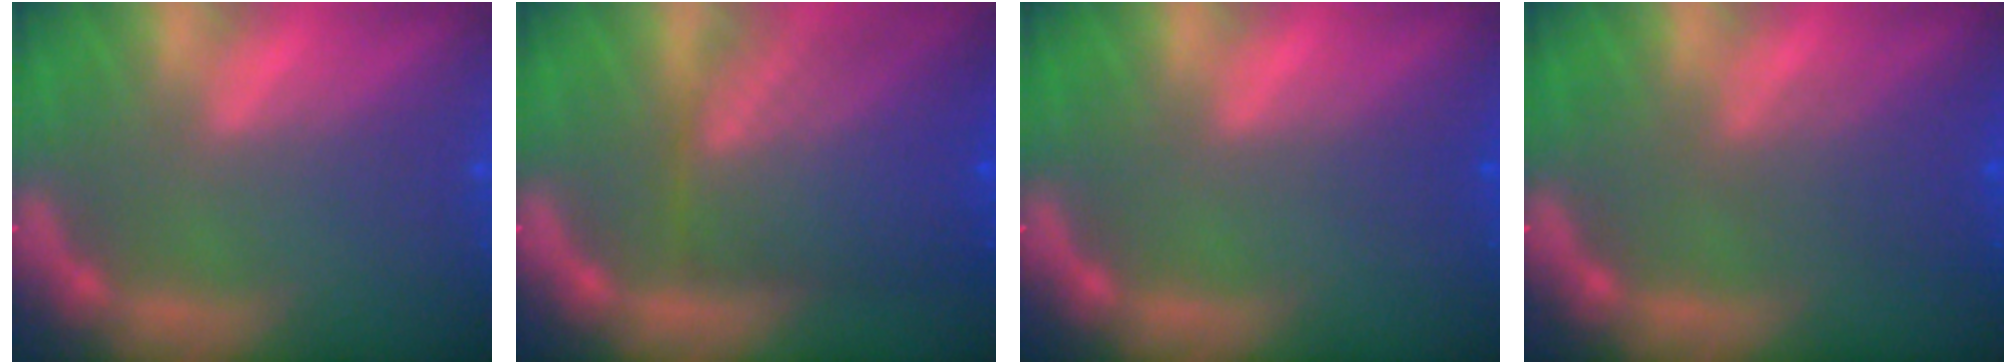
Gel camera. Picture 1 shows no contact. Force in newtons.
{"total": 9.0}
{"total": 0.9}
{"total": 3.1}